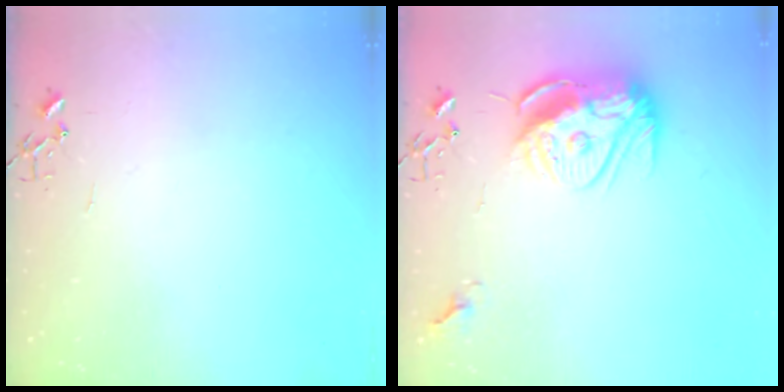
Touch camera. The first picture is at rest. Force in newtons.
{"total": 15.6, "press": 15.6, "slide": 1.3}